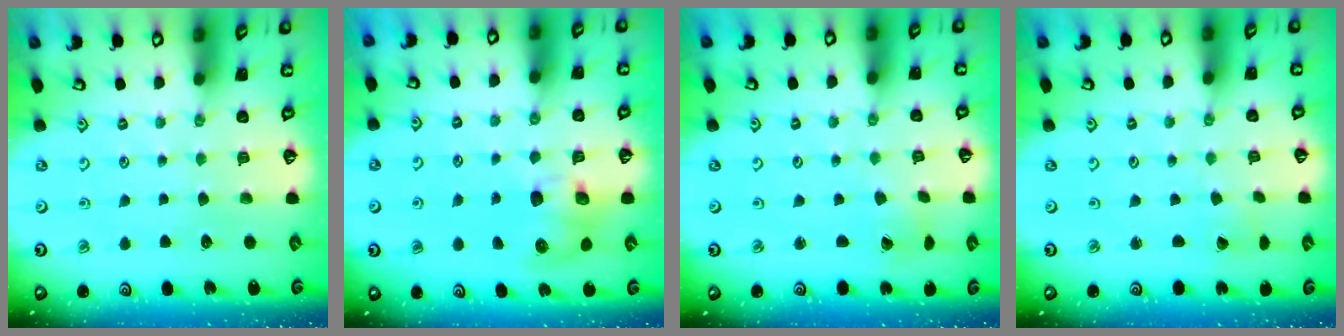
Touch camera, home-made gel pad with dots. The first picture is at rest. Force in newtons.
{"total": 9.2, "press": 9.1, "slide": 1.2}
{"total": 1.0, "press": 1.0, "slide": 0.1}
{"total": 1.2, "press": 1.2, "slide": 0.1}